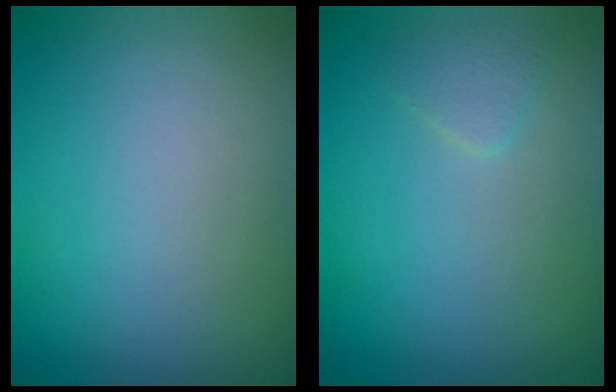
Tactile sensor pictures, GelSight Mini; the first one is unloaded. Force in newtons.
{"total": 1.1, "press": 1.1, "slide": 0.0}